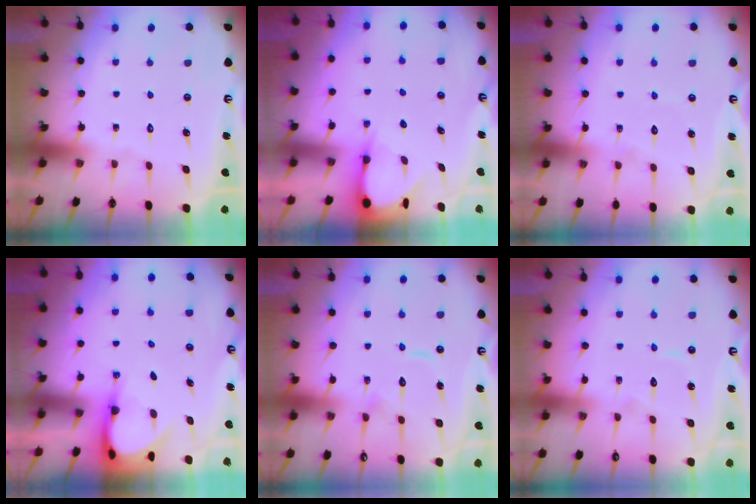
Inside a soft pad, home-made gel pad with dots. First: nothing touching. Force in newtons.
{"total": 3.6, "press": 3.5, "slide": 0.6}
{"total": 3.9, "press": 3.9, "slide": 0.3}
{"total": 3.9, "press": 3.9, "slide": 0.4}
{"total": 9.9, "press": 9.9, "slide": 0.8}
{"total": 5.6, "press": 5.6, "slide": 0.3}